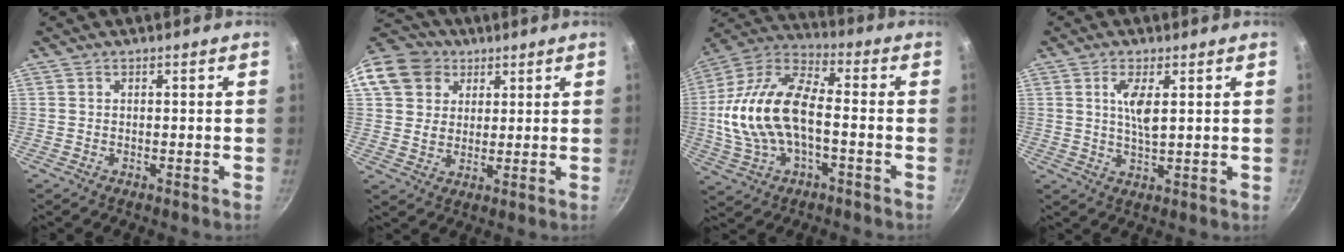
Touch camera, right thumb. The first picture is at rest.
{"total": 13.0, "force": [5.5, 10.6, 5.1], "torque": [-0.083, 0.009, 0.093]}
{"total": 18.9, "force": [-2.1, 9.7, 16.1], "torque": [-0.307, 0.040, -0.050]}
{"total": 5.4, "force": [1.6, 1.7, 4.9], "torque": [-0.093, -0.008, 0.032]}